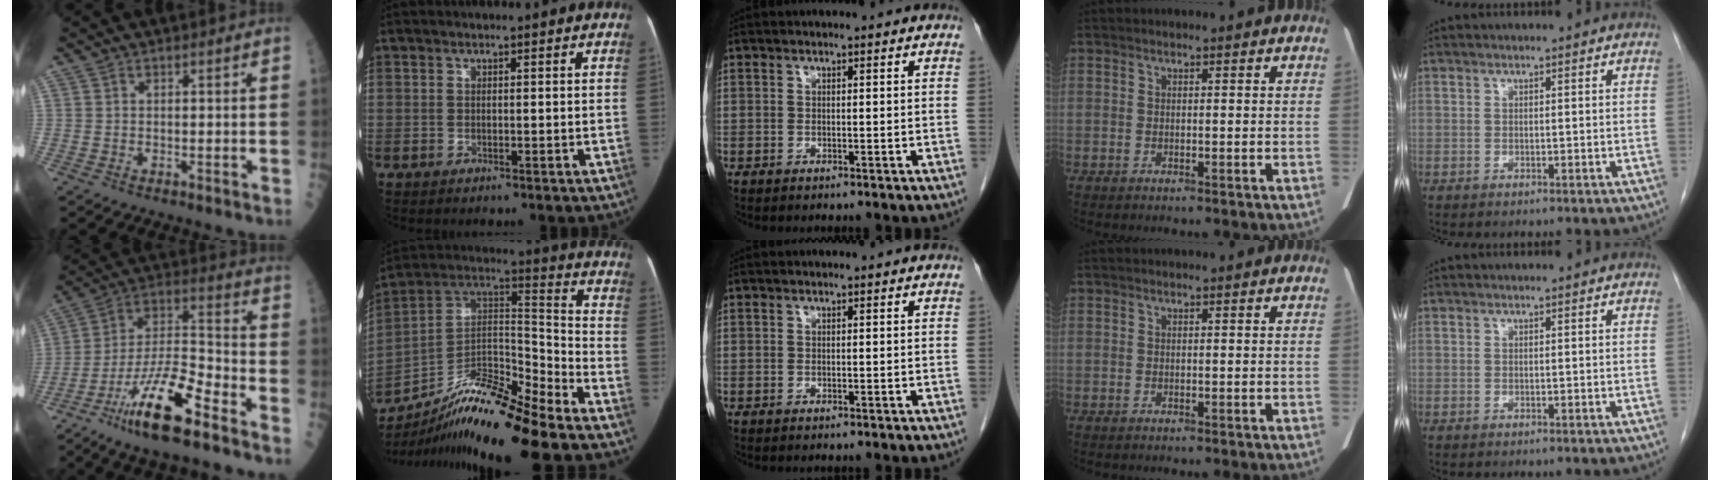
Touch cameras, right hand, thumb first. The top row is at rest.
{"thumb": {"total": 18.9, "force": [-11.2, 4.2, 14.6], "torque": [-0.294, 0.056, -0.207]}, "index": {"total": 17.9, "force": [-14.4, 1.1, 10.6], "torque": [-0.194, 0.040, -0.250]}}